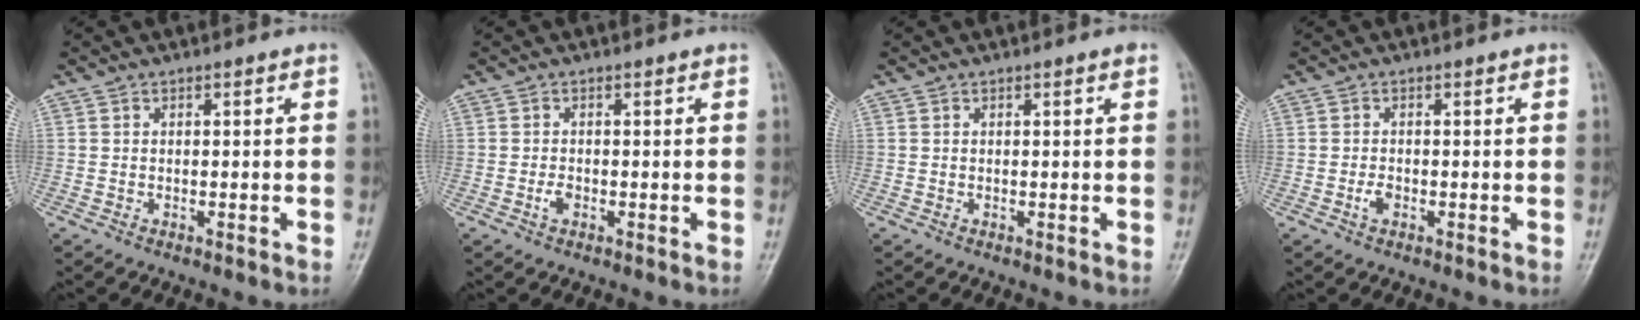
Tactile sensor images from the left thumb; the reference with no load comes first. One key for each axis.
{"total": 1.4, "fx": -0.4, "fy": 0.9, "fz": 1.0, "tx": -0.018, "ty": 0.000, "tz": -0.009}
{"total": 0.5, "fx": 0.3, "fy": 0.0, "fz": 0.4, "tx": -0.010, "ty": -0.001, "tz": 0.004}
{"total": 1.5, "fx": -0.5, "fy": 1.0, "fz": 1.1, "tx": -0.020, "ty": 0.000, "tz": -0.011}